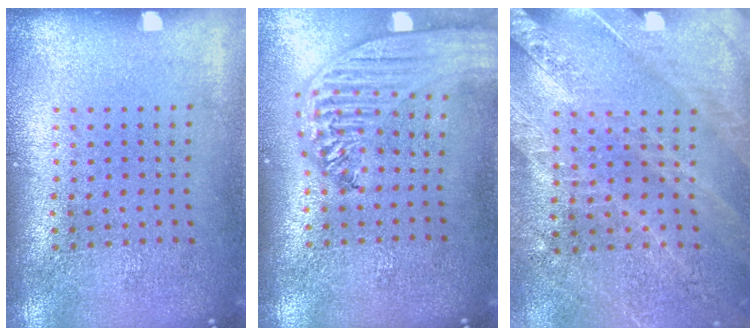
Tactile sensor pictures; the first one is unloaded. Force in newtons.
{"total": 2.7, "press": 2.2, "slide": 1.5}
{"total": 2.5, "press": 2.5, "slide": 0.4}